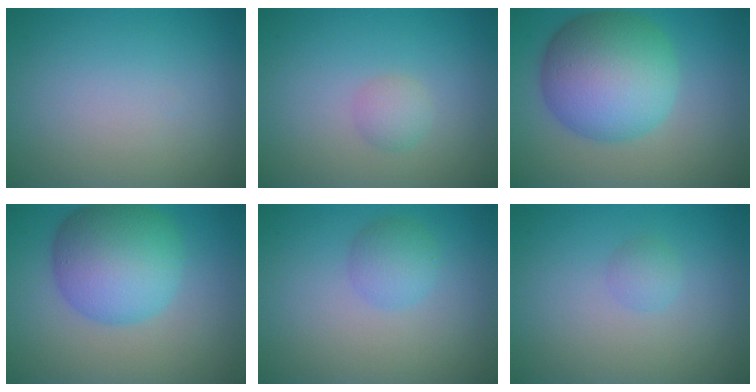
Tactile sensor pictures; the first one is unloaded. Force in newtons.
{"total": 1.4, "press": 1.4, "slide": 0.1}
{"total": 10.5, "press": 10.5, "slide": 0.2}
{"total": 8.5, "press": 8.5, "slide": 0.2}
{"total": 2.1, "press": 2.1, "slide": 0.0}
{"total": 1.1, "press": 1.1, "slide": 0.0}